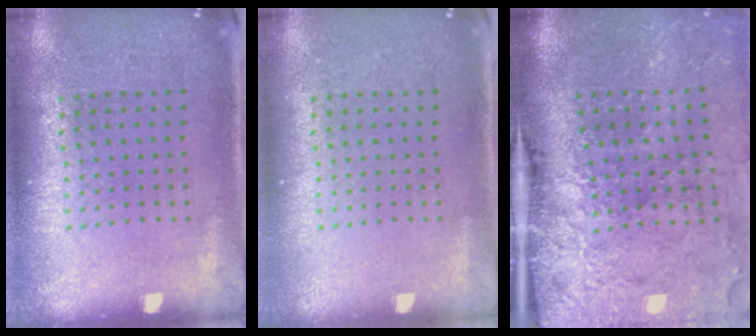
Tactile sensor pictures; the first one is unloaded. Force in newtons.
{"total": 0.0}
{"total": 5.1, "press": 3.8, "slide": 3.3}